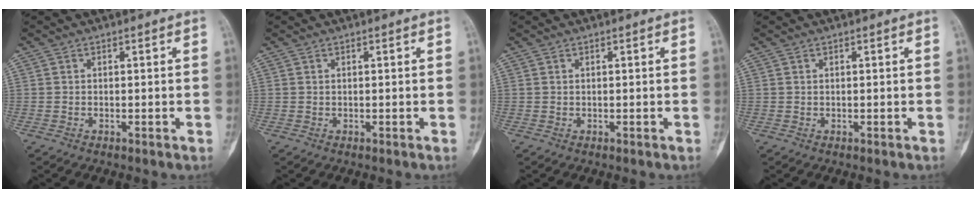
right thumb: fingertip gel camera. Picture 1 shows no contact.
{"total": 0.0}
{"total": 0.0}
{"total": 0.0}